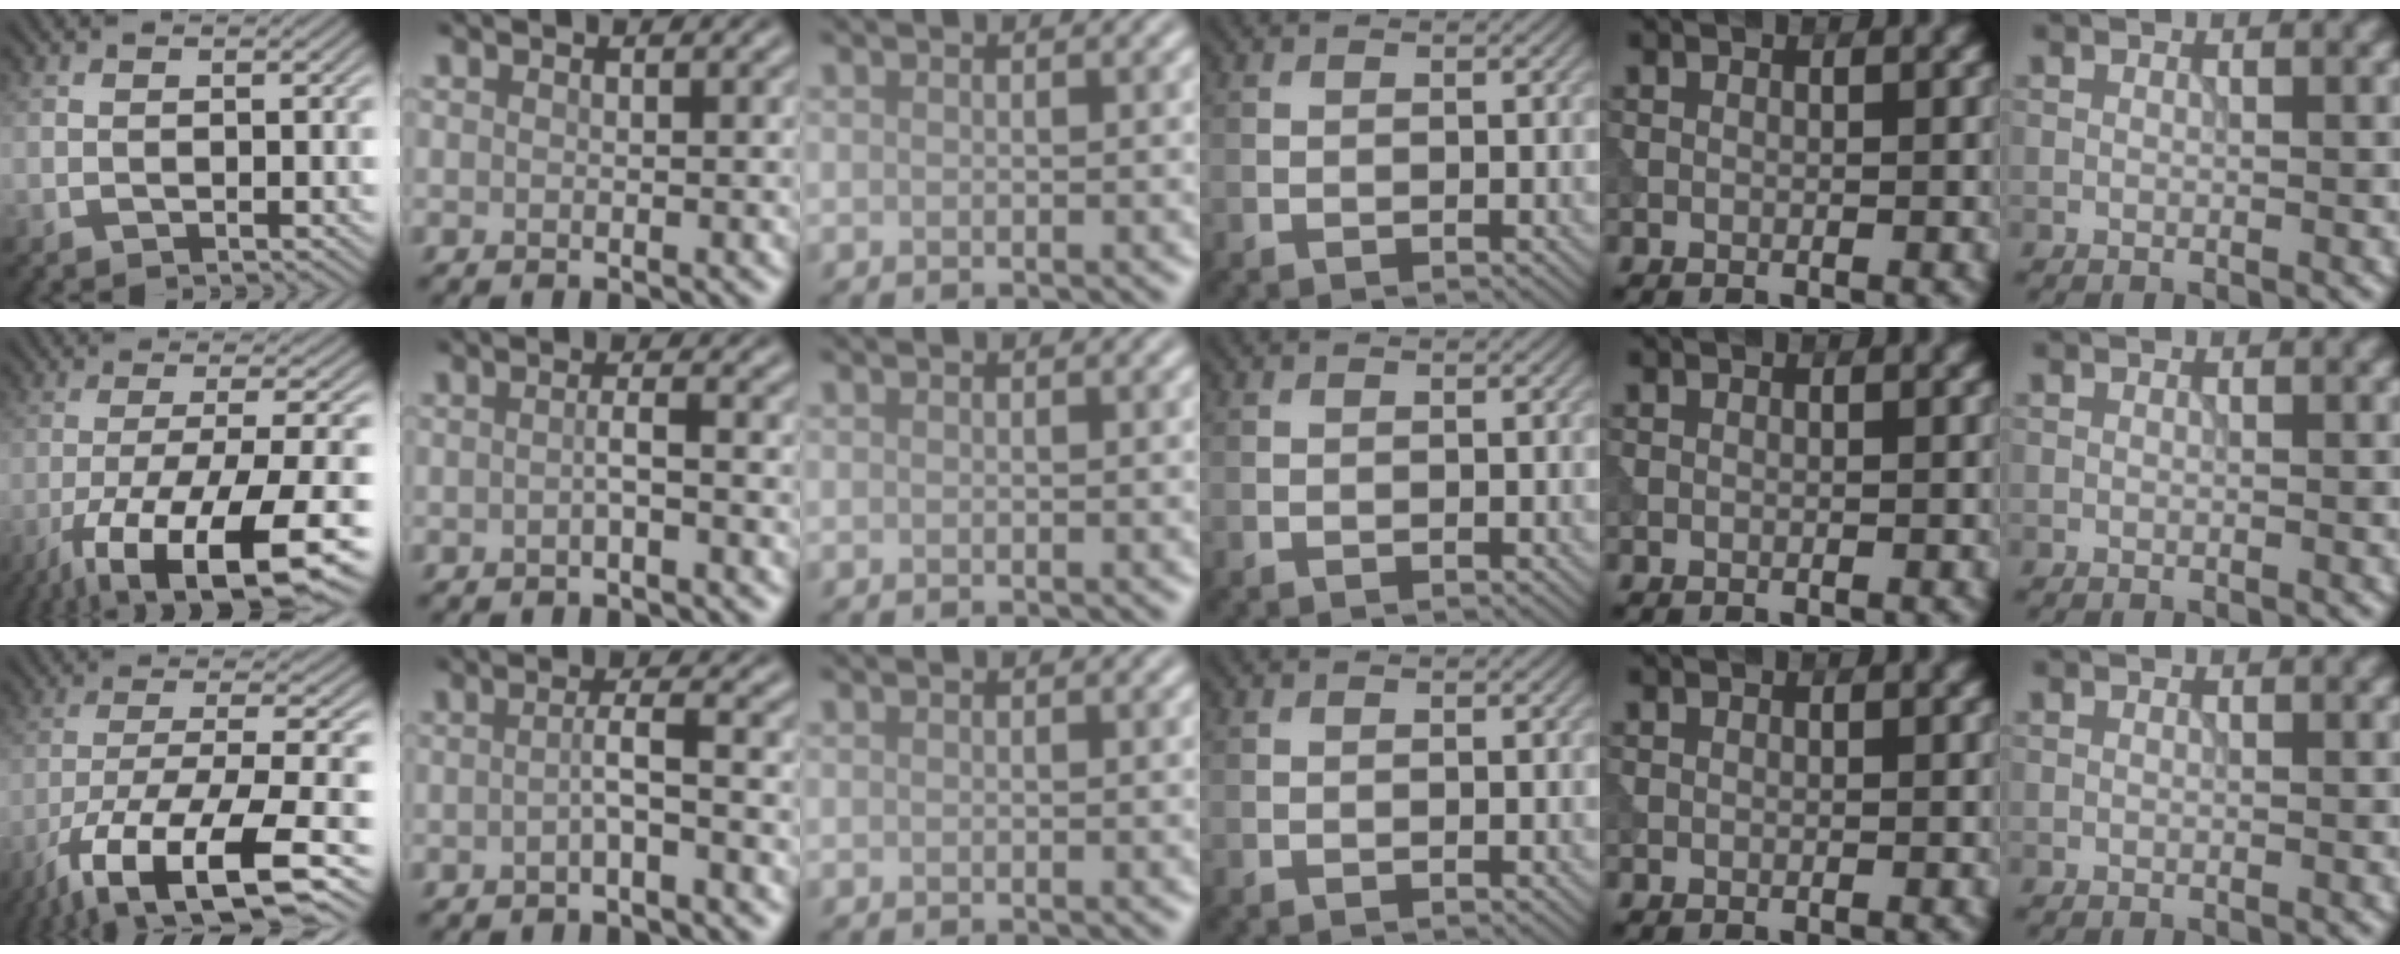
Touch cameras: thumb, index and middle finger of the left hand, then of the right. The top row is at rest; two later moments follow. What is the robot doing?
{"motion": "extract", "object": "tissue"}